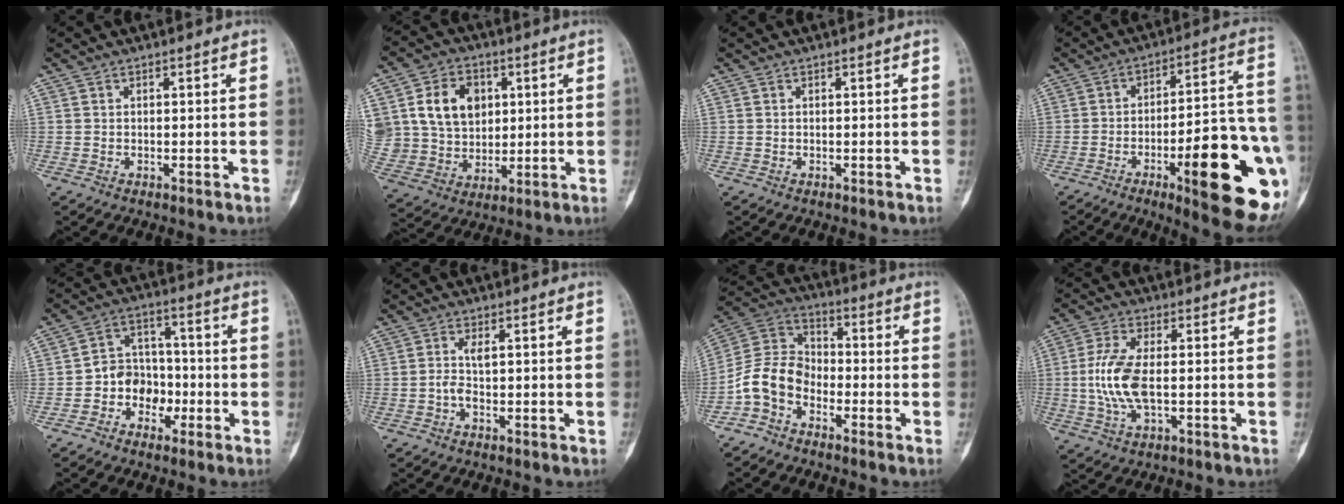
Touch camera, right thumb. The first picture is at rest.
{"total": 16.1, "force": [4.3, 12.7, 8.9], "torque": [-0.142, 0.002, 0.090]}
{"total": 0.0}
{"total": 24.5, "force": [-8.6, 6.4, 22.0], "torque": [-0.239, 0.029, -0.109]}
{"total": 8.3, "force": [-2.6, 6.9, 3.8], "torque": [-0.016, 0.039, -0.055]}
{"total": 2.5, "force": [-0.3, 1.1, 2.2], "torque": [-0.052, 0.005, -0.010]}
{"total": 9.6, "force": [-4.7, 6.8, 5.0], "torque": [-0.093, 0.055, -0.108]}
{"total": 9.6, "force": [-0.6, 4.1, 8.6], "torque": [-0.201, 0.003, -0.012]}